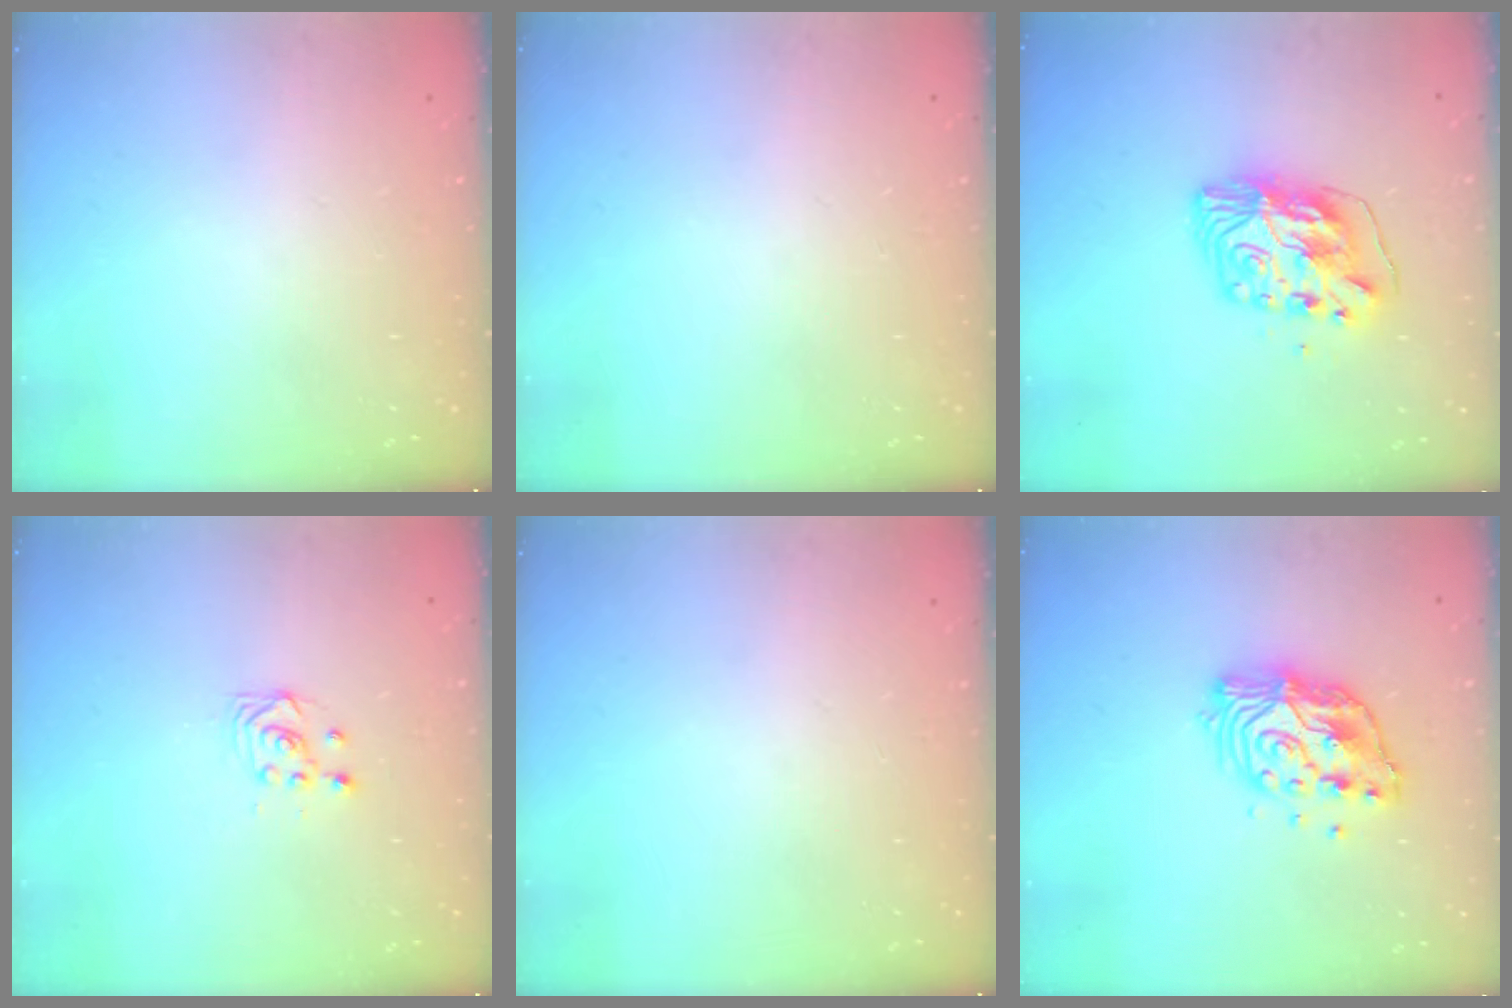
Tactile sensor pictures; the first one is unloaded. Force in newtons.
{"total": 0.0}
{"total": 9.6, "press": 9.6, "slide": 0.4}
{"total": 3.9, "press": 3.8, "slide": 0.3}
{"total": 0.0}
{"total": 12.6, "press": 12.6, "slide": 0.7}